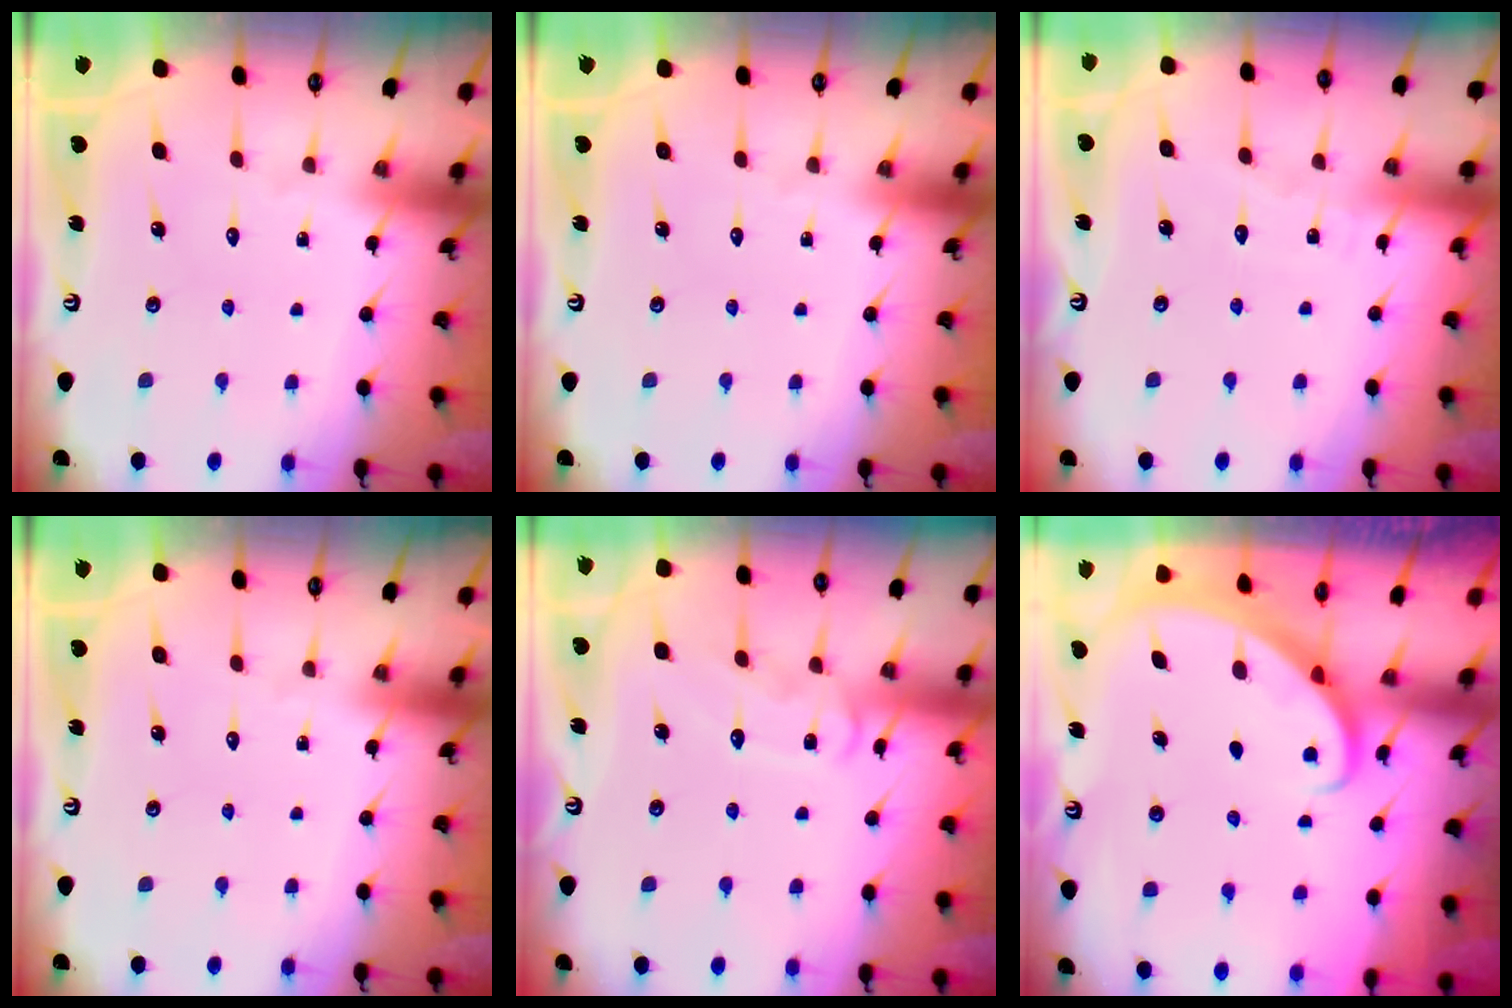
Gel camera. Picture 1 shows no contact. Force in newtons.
{"total": 0.0}
{"total": 3.3, "press": 3.3, "slide": 0.4}
{"total": 0.0}
{"total": 9.2, "press": 9.2, "slide": 0.6}
{"total": 2.5, "press": 2.5, "slide": 0.3}